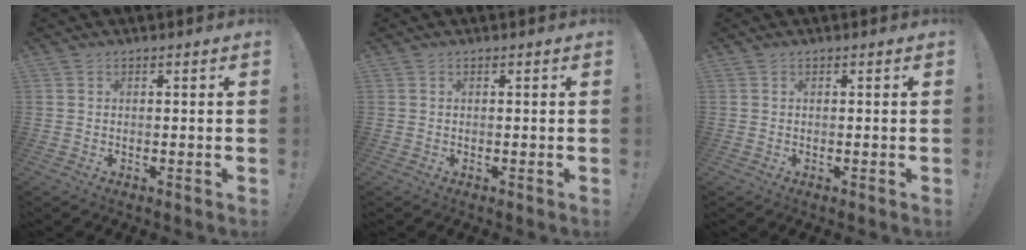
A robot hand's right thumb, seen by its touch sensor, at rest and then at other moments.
{"total": 0.0}
{"total": 0.0}